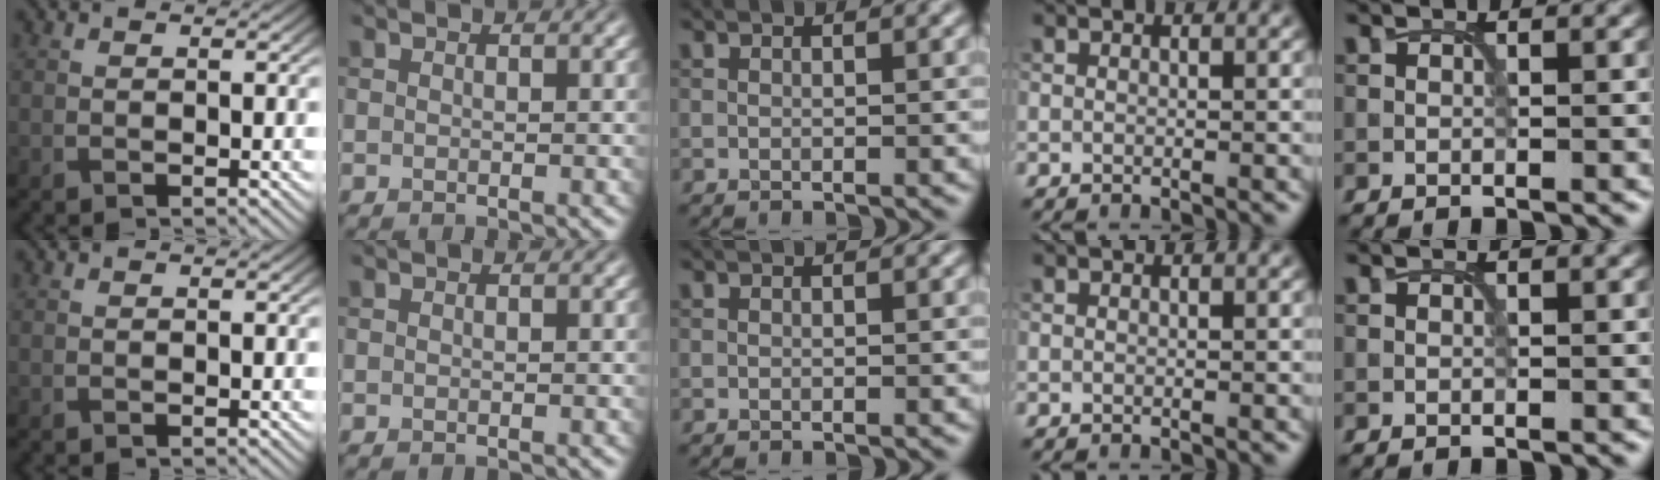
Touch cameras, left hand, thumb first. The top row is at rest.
{}